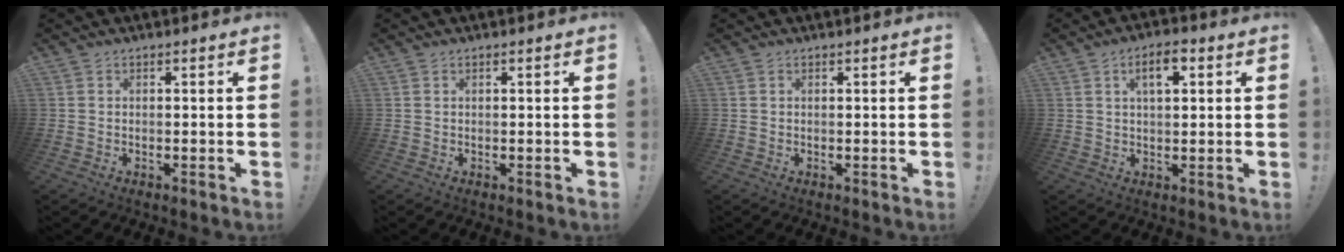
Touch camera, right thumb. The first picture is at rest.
{"total": 0.0}
{"total": 0.0}
{"total": 6.0, "force": [2.3, 2.6, 4.9], "torque": [-0.066, 0.000, 0.032]}